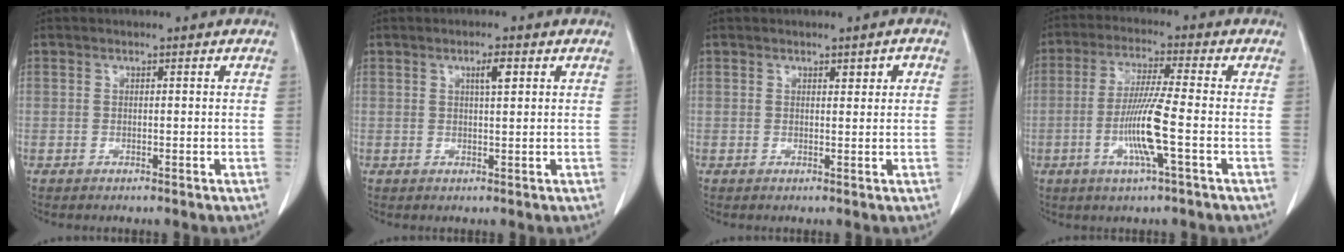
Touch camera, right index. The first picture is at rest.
{"total": 2.3, "force": [0.9, 0.3, 2.1], "torque": [-0.038, 0.001, 0.014]}
{"total": 1.6, "force": [0.7, 0.6, 1.4], "torque": [-0.018, 0.003, 0.010]}
{"total": 12.2, "force": [-3.3, -0.7, 11.7], "torque": [-0.239, -0.013, -0.069]}